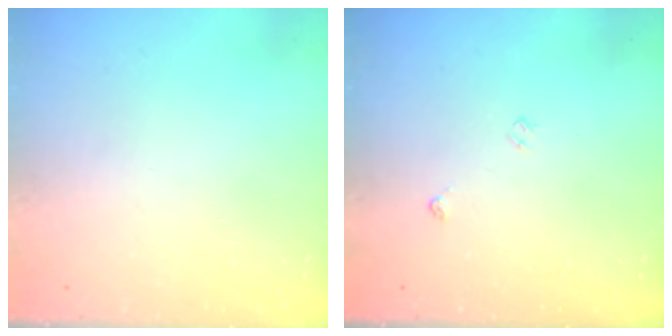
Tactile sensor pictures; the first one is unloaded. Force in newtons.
{"total": 3.8, "press": 3.7, "slide": 0.6}